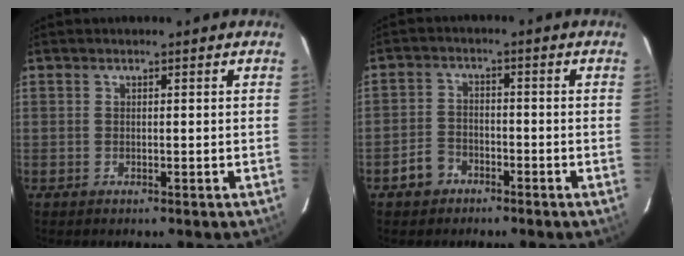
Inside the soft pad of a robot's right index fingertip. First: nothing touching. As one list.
[{"total": 5.3, "force": [-2.9, 4.4, 0.9], "torque": [-0.017, 0.014, -0.043]}]